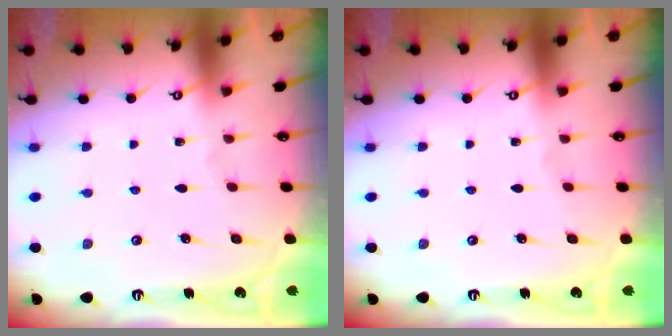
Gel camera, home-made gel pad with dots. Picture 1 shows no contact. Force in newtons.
{"total": 0.0}